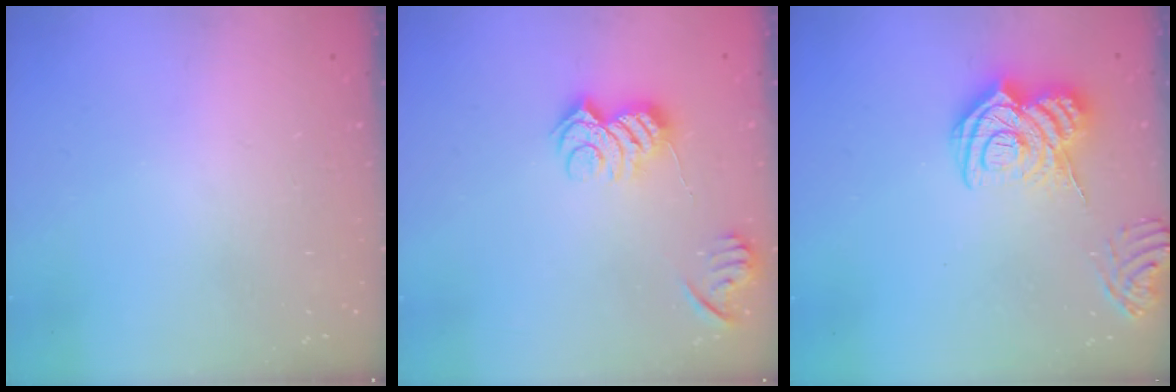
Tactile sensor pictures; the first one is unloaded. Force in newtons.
{"total": 12.3, "press": 12.3, "slide": 0.7}
{"total": 14.7, "press": 14.7, "slide": 1.3}